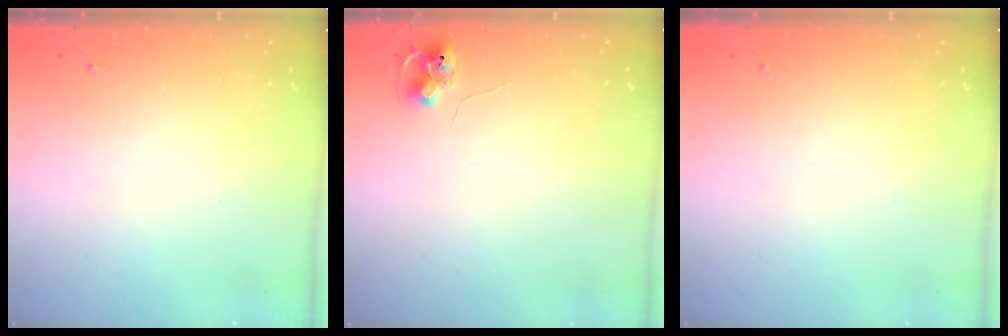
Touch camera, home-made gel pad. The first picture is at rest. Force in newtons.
{"total": 7.9, "press": 7.8, "slide": 0.9}
{"total": 0.0}